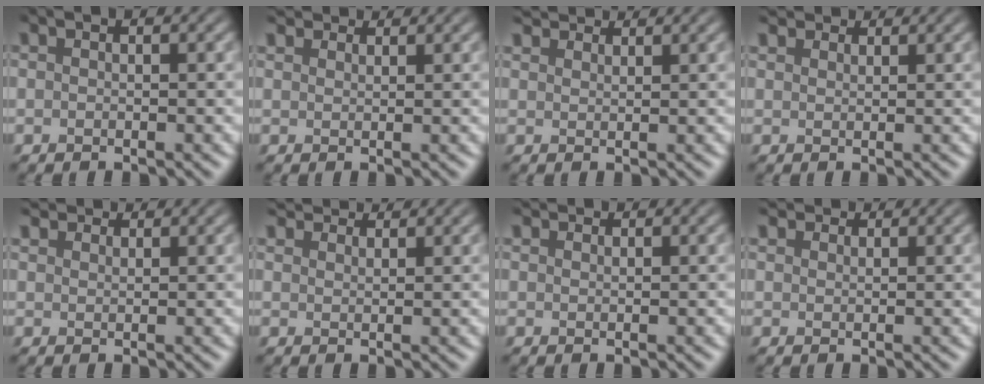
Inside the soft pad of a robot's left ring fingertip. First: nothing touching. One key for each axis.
{"total": 3.3, "fx": 3.0, "fy": 1.0, "fz": 0.8, "tx": -0.026, "ty": 0.003, "tz": 0.051}
{"total": 4.2, "fx": 3.9, "fy": 0.9, "fz": 1.0, "tx": -0.032, "ty": 0.003, "tz": 0.067}
{"total": 3.2, "fx": 3.0, "fy": 0.9, "fz": 0.8, "tx": -0.025, "ty": 0.003, "tz": 0.050}
{"total": 3.6, "fx": 3.3, "fy": 1.0, "fz": 0.9, "tx": -0.028, "ty": 0.003, "tz": 0.058}
{"total": 4.4, "fx": 4.2, "fy": 1.0, "fz": 1.1, "tx": -0.035, "ty": 0.001, "tz": 0.071}
{"total": 2.3, "fx": 2.2, "fy": 0.4, "fz": 0.5, "tx": -0.014, "ty": 0.002, "tz": 0.030}
{"total": 2.9, "fx": 2.7, "fy": 0.9, "fz": 0.7, "tx": -0.022, "ty": 0.003, "tz": 0.043}